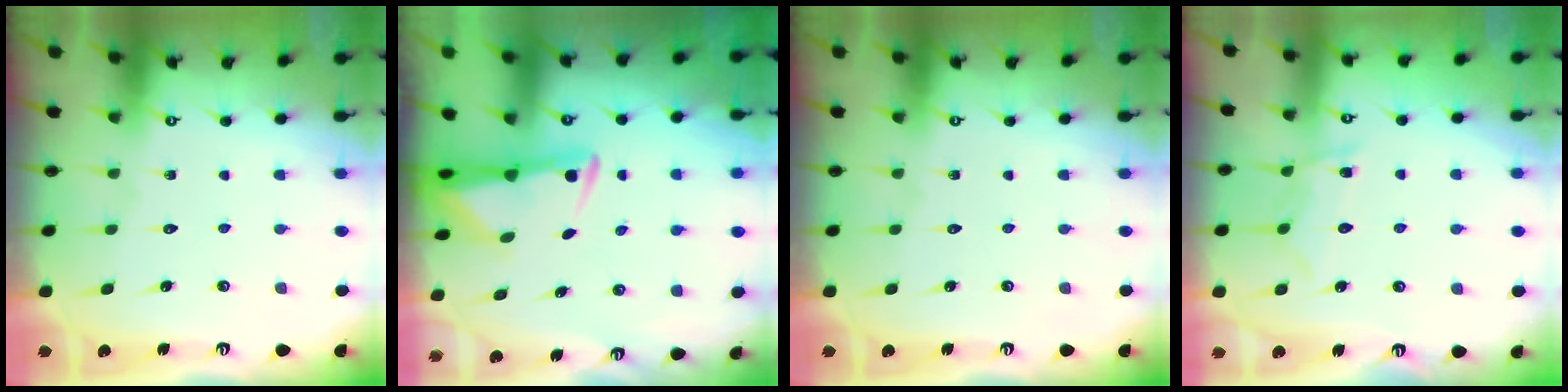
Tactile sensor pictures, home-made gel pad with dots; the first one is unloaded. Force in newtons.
{"total": 2.9, "press": 2.9, "slide": 0.4}
{"total": 0.0}
{"total": 8.1, "press": 8.1, "slide": 0.8}